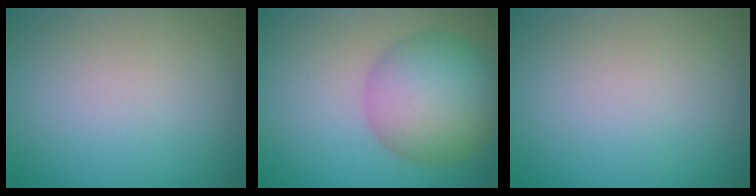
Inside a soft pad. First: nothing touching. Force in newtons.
{"total": 8.1, "press": 8.1, "slide": 0.2}
{"total": 0.0}